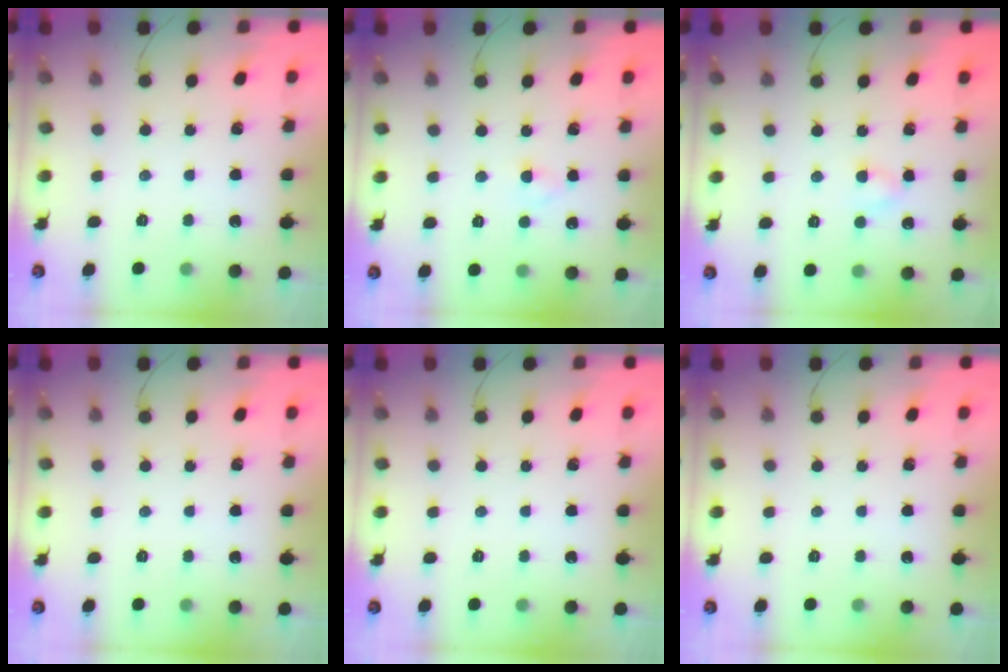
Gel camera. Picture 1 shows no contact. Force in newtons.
{"total": 2.1, "press": 1.9, "slide": 0.9}
{"total": 2.6, "press": 2.5, "slide": 0.8}
{"total": 0.0}
{"total": 0.0}
{"total": 0.0}